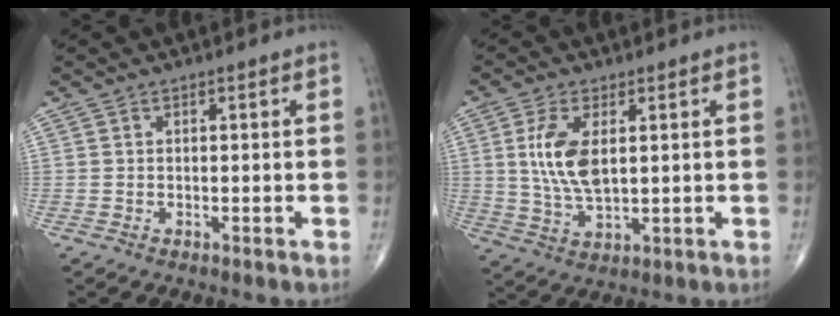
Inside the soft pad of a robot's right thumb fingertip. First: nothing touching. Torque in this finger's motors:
{"motor_torque": [-0.34, 0.53, 0.77, 0.19, 0.05]}